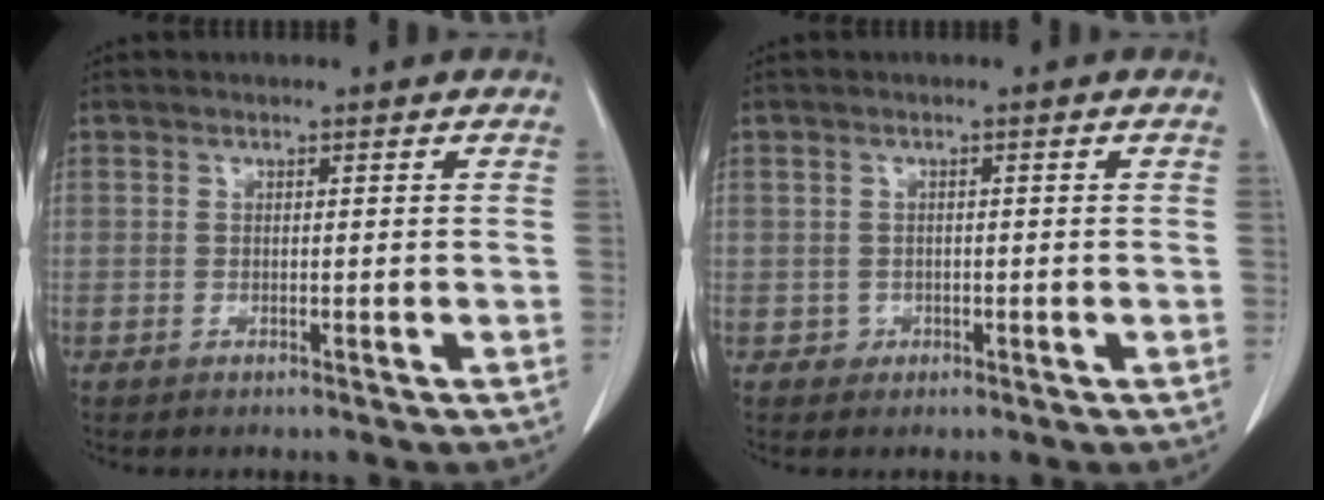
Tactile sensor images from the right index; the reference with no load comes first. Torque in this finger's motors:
{"motor_torque": [-0.29, -0.06, -0.62, -0.21]}